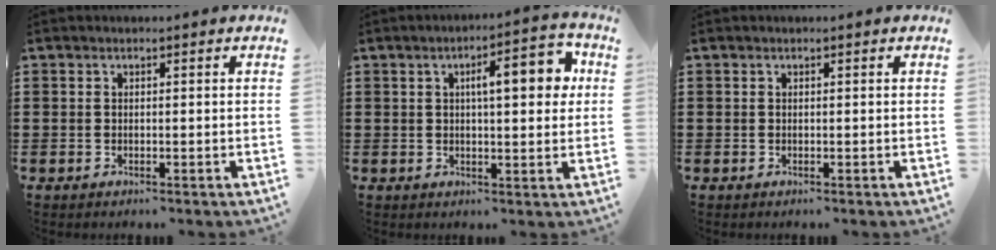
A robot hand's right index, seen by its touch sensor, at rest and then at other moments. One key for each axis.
{"total": 7.8, "fx": 2.0, "fy": 2.4, "fz": 7.2, "tx": -0.100, "ty": -0.005, "tz": 0.022}
{"total": 0.0}